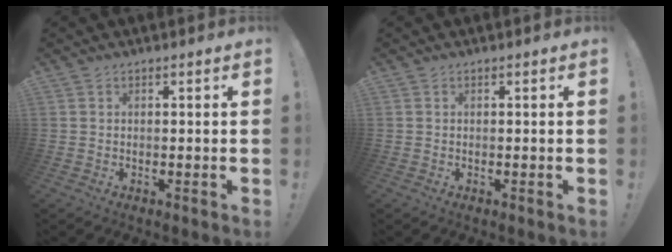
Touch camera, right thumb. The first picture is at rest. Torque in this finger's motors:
{"motor_torque": [-0.01, -0.16, 0.18, -0.05, -0.04]}